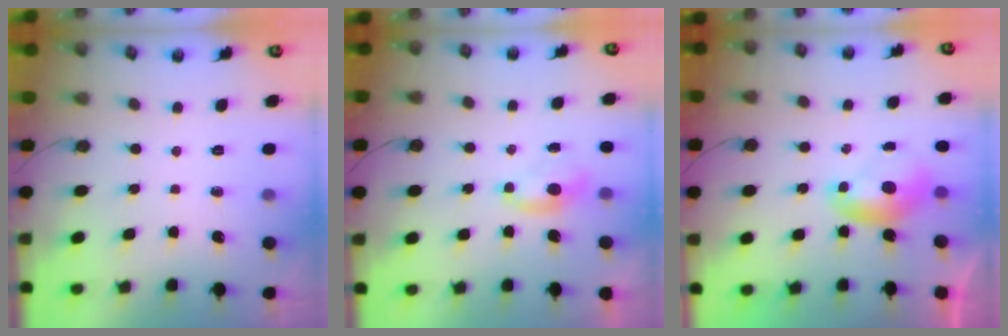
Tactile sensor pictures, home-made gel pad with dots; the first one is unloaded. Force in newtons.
{"total": 0.6, "press": 0.4, "slide": 0.4}
{"total": 0.0}